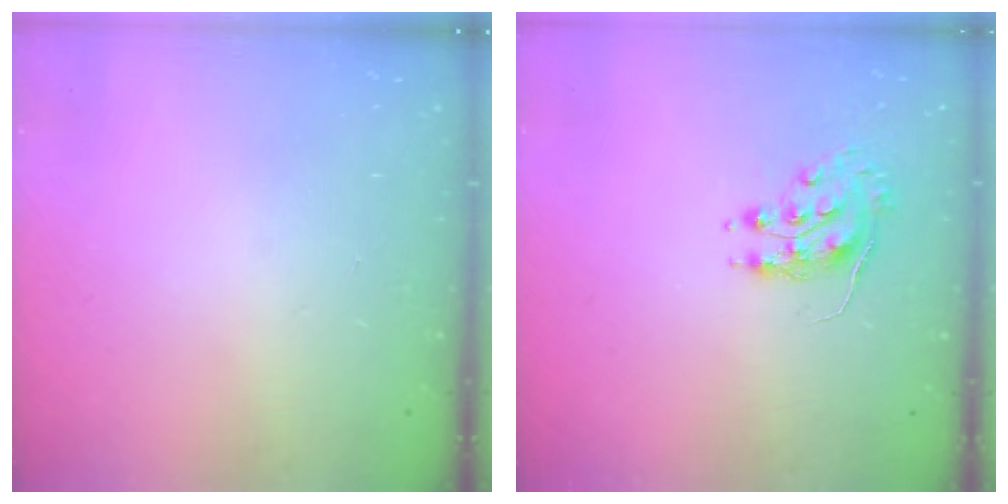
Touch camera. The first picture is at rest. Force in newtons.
{"total": 8.6, "press": 8.6, "slide": 0.4}